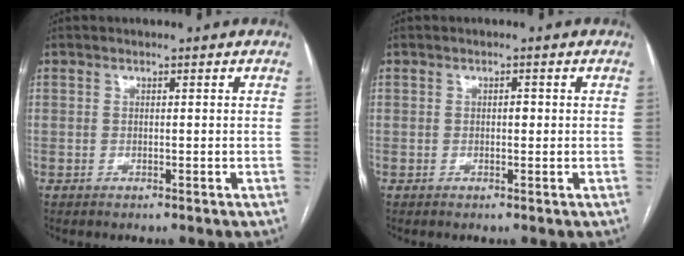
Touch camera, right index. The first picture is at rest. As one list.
[{"total": 0.7, "force": [0.0, 0.3, 0.6], "torque": [-0.008, 0.002, -0.001]}]